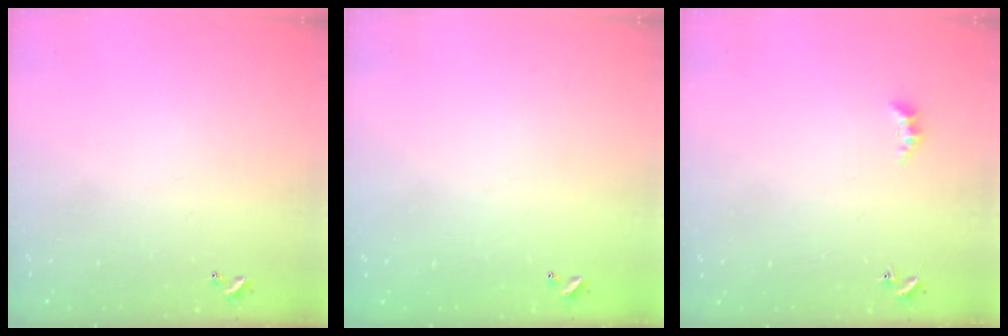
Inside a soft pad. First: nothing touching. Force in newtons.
{"total": 2.9, "press": 2.9, "slide": 0.1}
{"total": 2.4, "press": 2.4, "slide": 0.6}